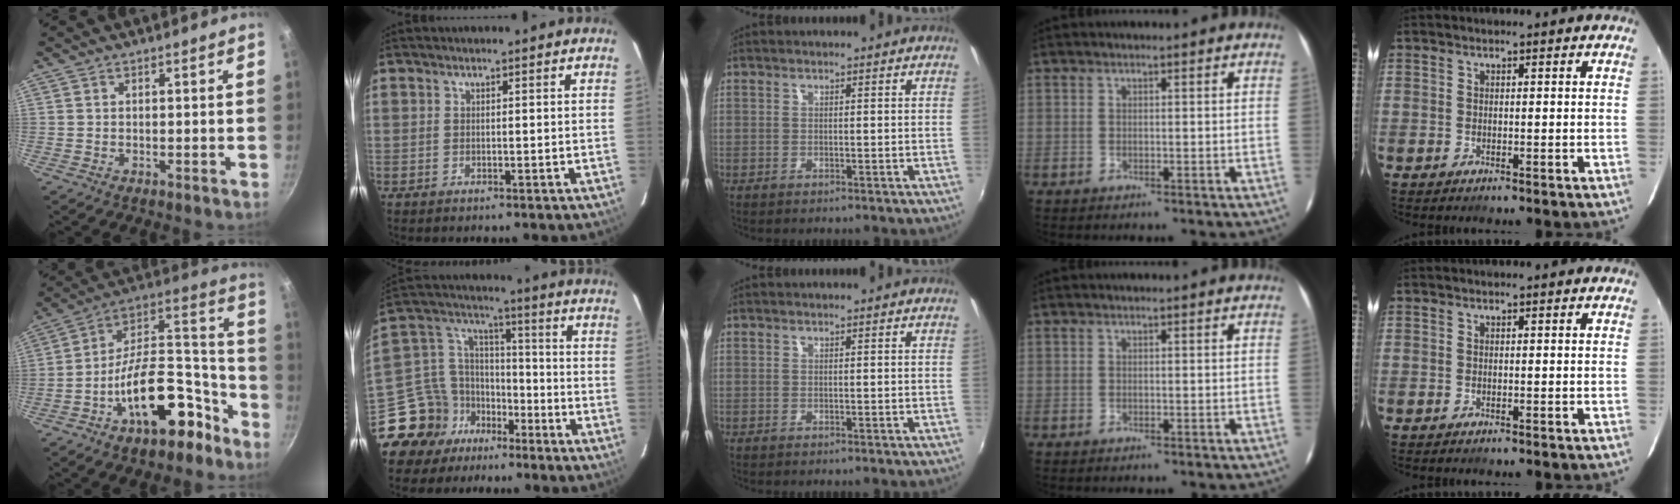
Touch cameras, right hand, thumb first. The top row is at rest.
{"thumb": {"total": 21.3, "force": [-11.2, 10.4, 14.8], "torque": [-0.169, 0.112, -0.176]}, "index": {"total": 14.6, "force": [-10.6, 9.5, 3.2], "torque": [-0.090, 0.053, -0.182]}}